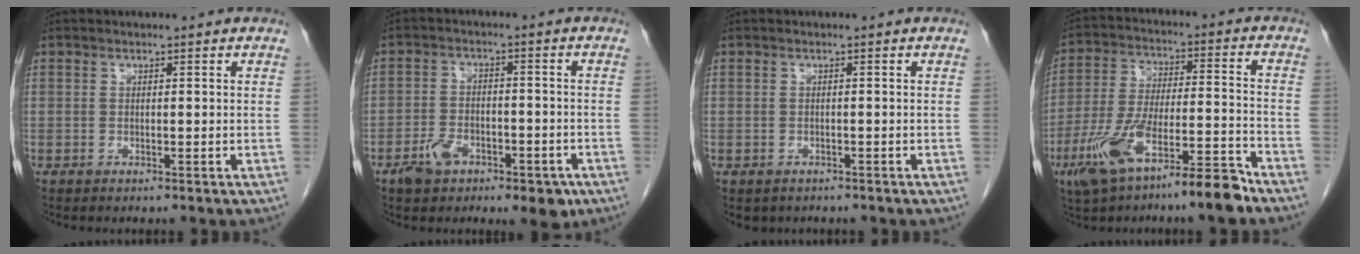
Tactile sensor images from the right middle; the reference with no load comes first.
{"total": 7.8, "force": [-4.3, 3.9, 5.1], "torque": [-0.077, 0.007, -0.064]}
{"total": 2.4, "force": [-1.8, 1.6, 0.5], "torque": [-0.010, 0.001, -0.020]}
{"total": 14.2, "force": [-9.3, 2.0, 10.5], "torque": [-0.202, -0.004, -0.163]}